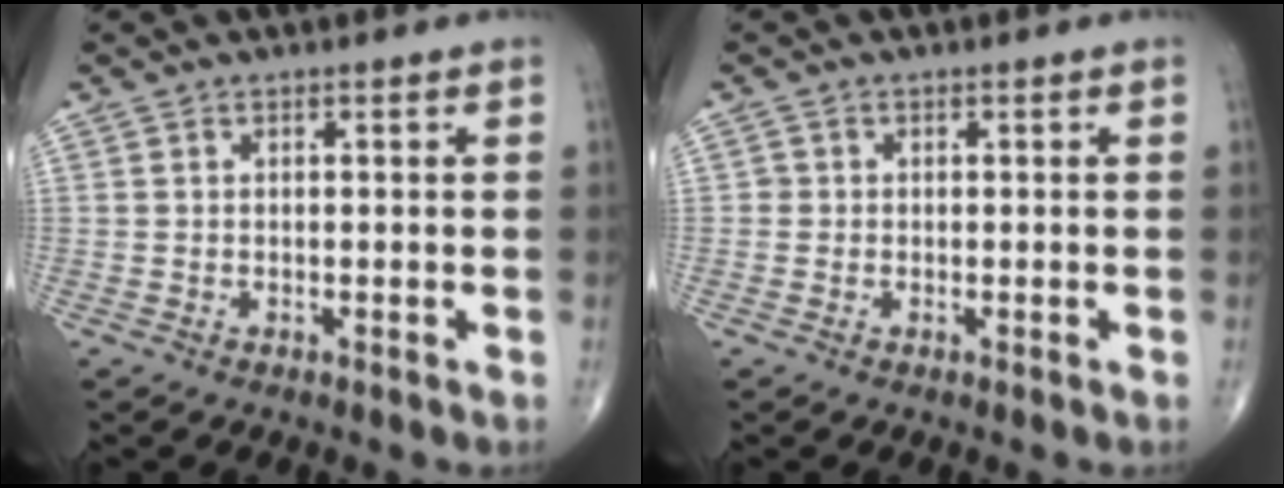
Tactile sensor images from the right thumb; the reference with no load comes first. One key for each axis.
{"total": 0.8, "fx": -0.1, "fy": 0.8, "fz": 0.1, "tx": 0.006, "ty": 0.005, "tz": -0.005}